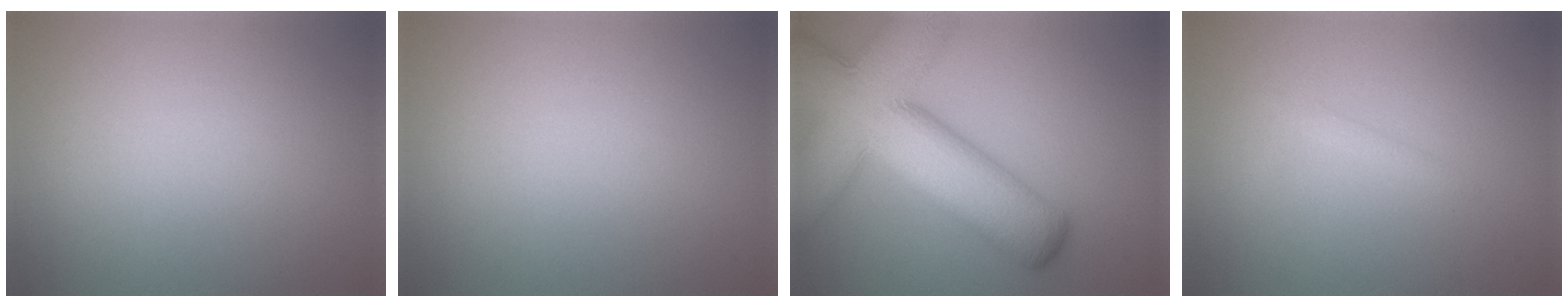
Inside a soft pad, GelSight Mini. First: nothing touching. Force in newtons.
{"total": 0.0}
{"total": 14.2, "press": 14.2, "slide": 0.7}
{"total": 0.9, "press": 0.9, "slide": 0.0}